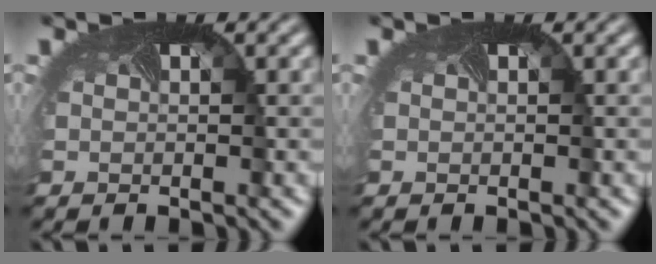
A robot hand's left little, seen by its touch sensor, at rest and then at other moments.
{"total": 0.0}